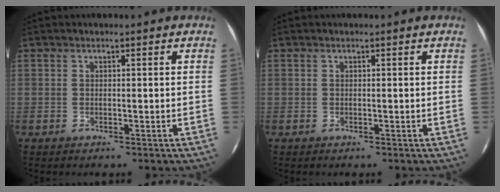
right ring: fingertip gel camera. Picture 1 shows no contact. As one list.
[{"total": 0.0}]